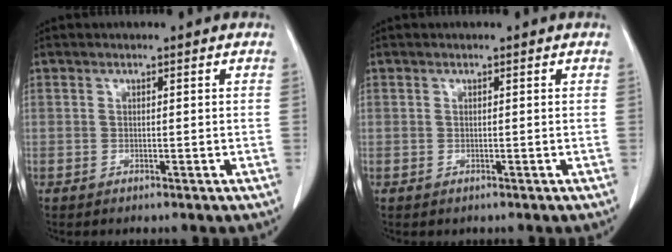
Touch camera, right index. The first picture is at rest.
{"total": 0.5, "force": [-0.1, 0.5, 0.0], "torque": [0.004, 0.005, -0.004]}